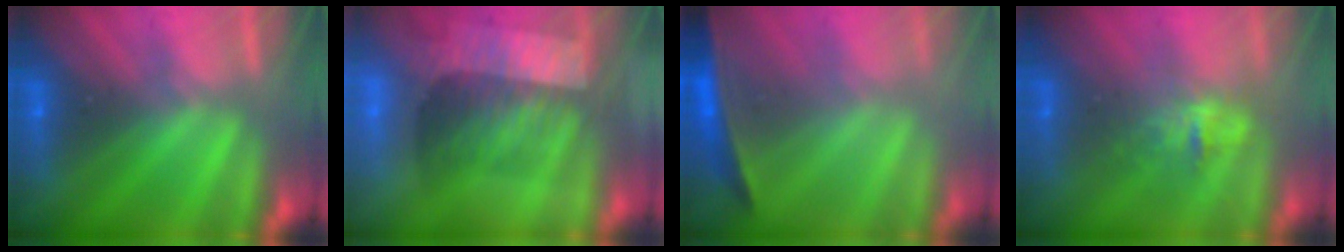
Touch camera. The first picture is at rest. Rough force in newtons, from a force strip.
{"total": 3.4}
{"total": 1.5}
{"total": 2.8}